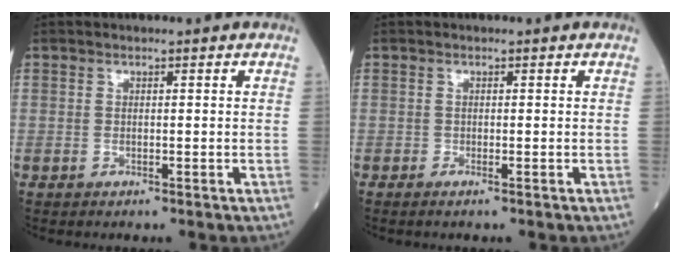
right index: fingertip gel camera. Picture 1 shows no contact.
{"total": 0.7, "force": [-0.1, 0.1, 0.7], "torque": [-0.015, -0.002, -0.001]}